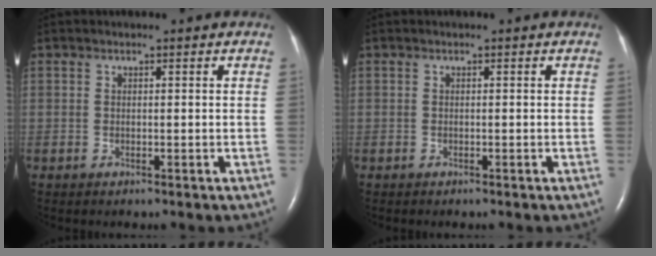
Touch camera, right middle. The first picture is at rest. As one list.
[{"total": 0.0}]